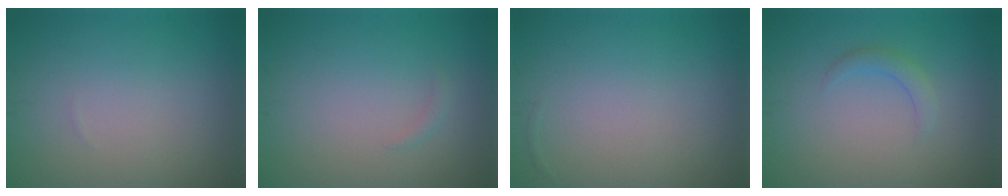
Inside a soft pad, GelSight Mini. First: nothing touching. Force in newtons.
{"total": 0.6, "press": 0.6, "slide": 0.1}
{"total": 0.0}
{"total": 1.4, "press": 1.4, "slide": 0.0}